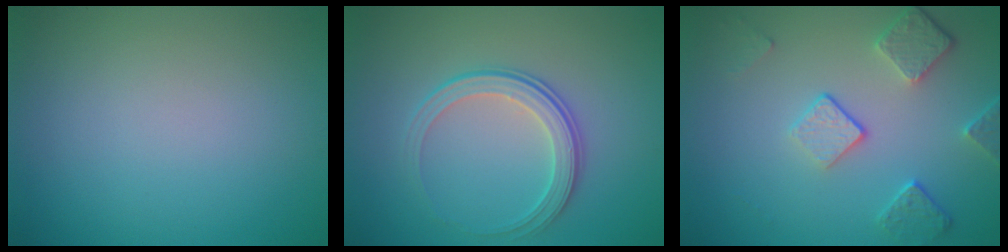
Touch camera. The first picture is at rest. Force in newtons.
{"total": 2.8, "press": 2.2, "slide": 1.8}
{"total": 4.0, "press": 3.1, "slide": 2.5}